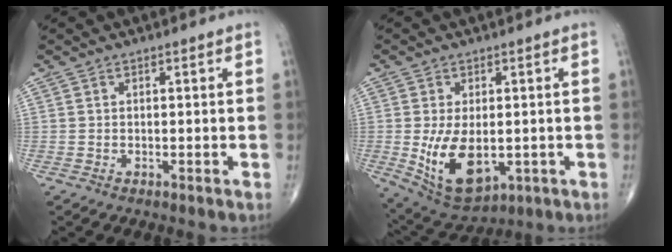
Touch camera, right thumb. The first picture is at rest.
{"total": 12.3, "force": [-1.9, 7.0, 10.0], "torque": [-0.164, -0.014, -0.010]}